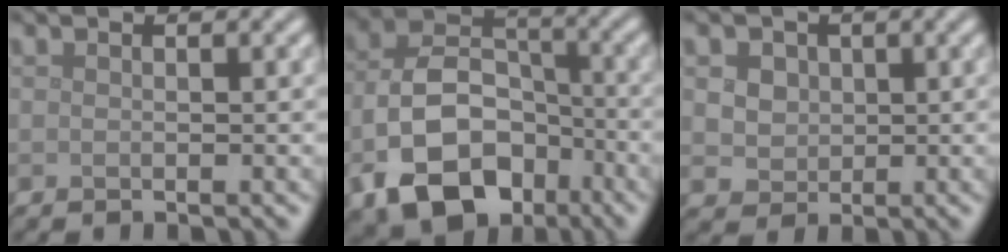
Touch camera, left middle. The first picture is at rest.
{"total": 10.4, "force": [-4.3, 6.9, 6.4], "torque": [-0.124, -0.012, -0.075]}
{"total": 5.3, "force": [2.0, 4.3, 2.4], "torque": [-0.041, 0.018, 0.023]}